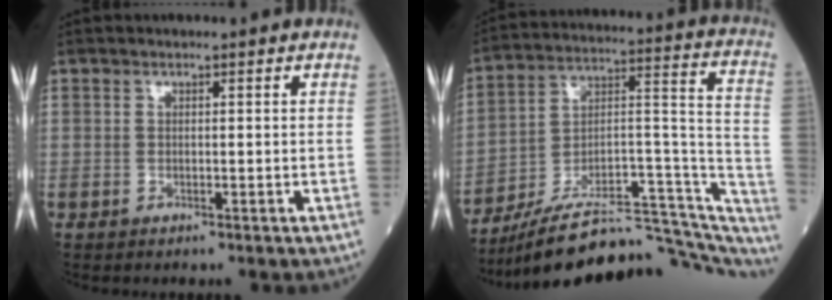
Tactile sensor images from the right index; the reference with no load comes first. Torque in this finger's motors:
{"motor_torque": [-0.05, -2.10, 0.82, 0.18]}